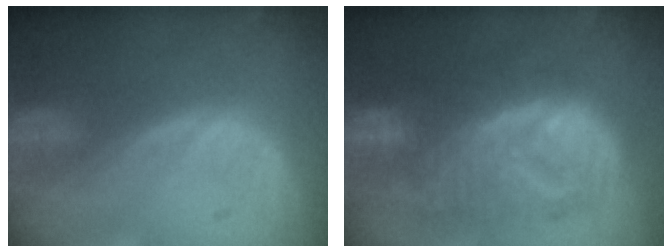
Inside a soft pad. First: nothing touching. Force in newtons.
{"total": 12.0, "press": 11.9, "slide": 1.3}